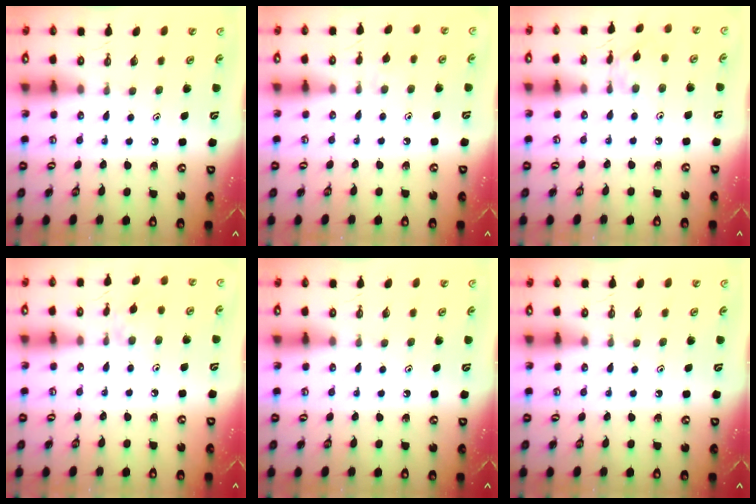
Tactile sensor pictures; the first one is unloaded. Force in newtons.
{"total": 5.5, "press": 5.5, "slide": 0.7}
{"total": 2.0, "press": 2.0, "slide": 0.2}
{"total": 2.9, "press": 2.8, "slide": 0.5}
{"total": 0.0}
{"total": 0.0}